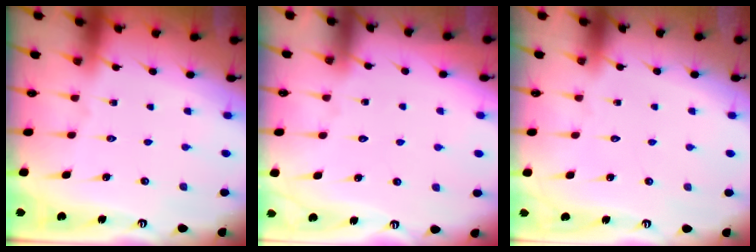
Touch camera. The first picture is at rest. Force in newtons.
{"total": 4.7, "press": 4.6, "slide": 0.4}
{"total": 1.7, "press": 1.7, "slide": 0.1}